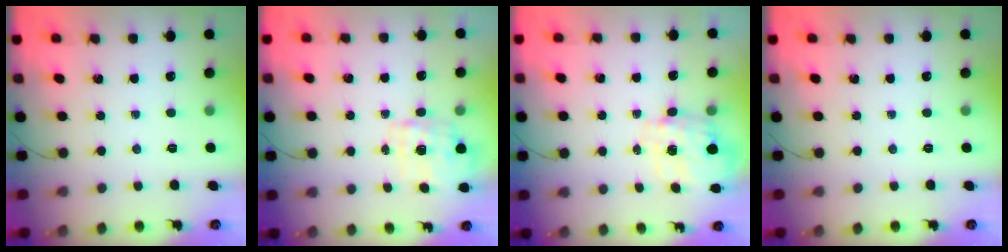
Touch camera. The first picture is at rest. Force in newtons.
{"total": 1.7, "press": 1.6, "slide": 0.5}
{"total": 2.8, "press": 2.6, "slide": 1.1}
{"total": 0.0}